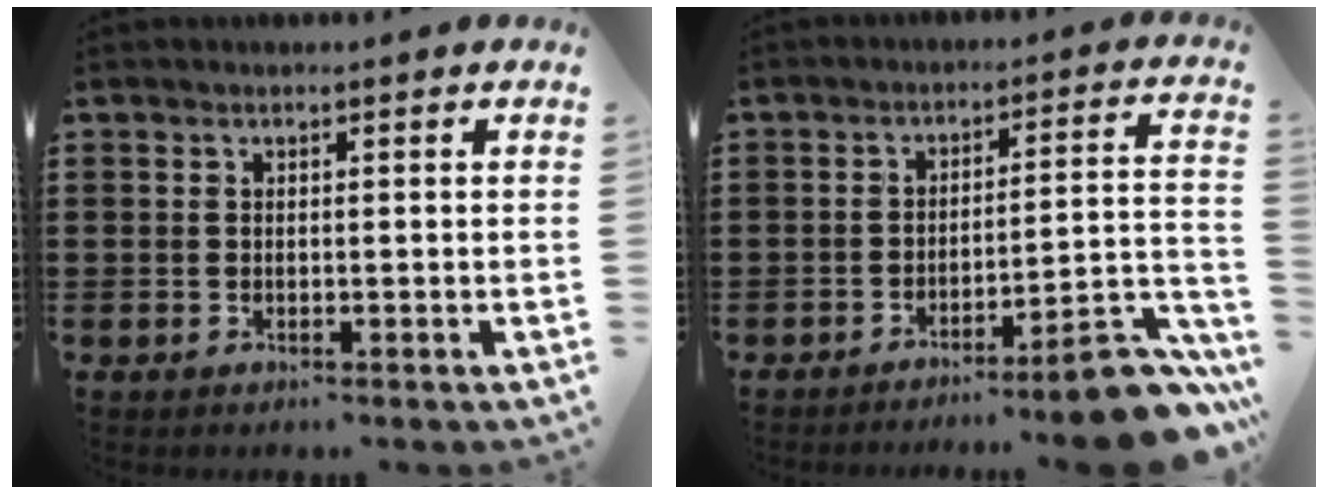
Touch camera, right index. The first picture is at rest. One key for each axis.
{"total": 9.7, "fx": -7.7, "fy": 0.9, "fz": 5.8, "tx": -0.077, "ty": 0.022, "tz": -0.142}